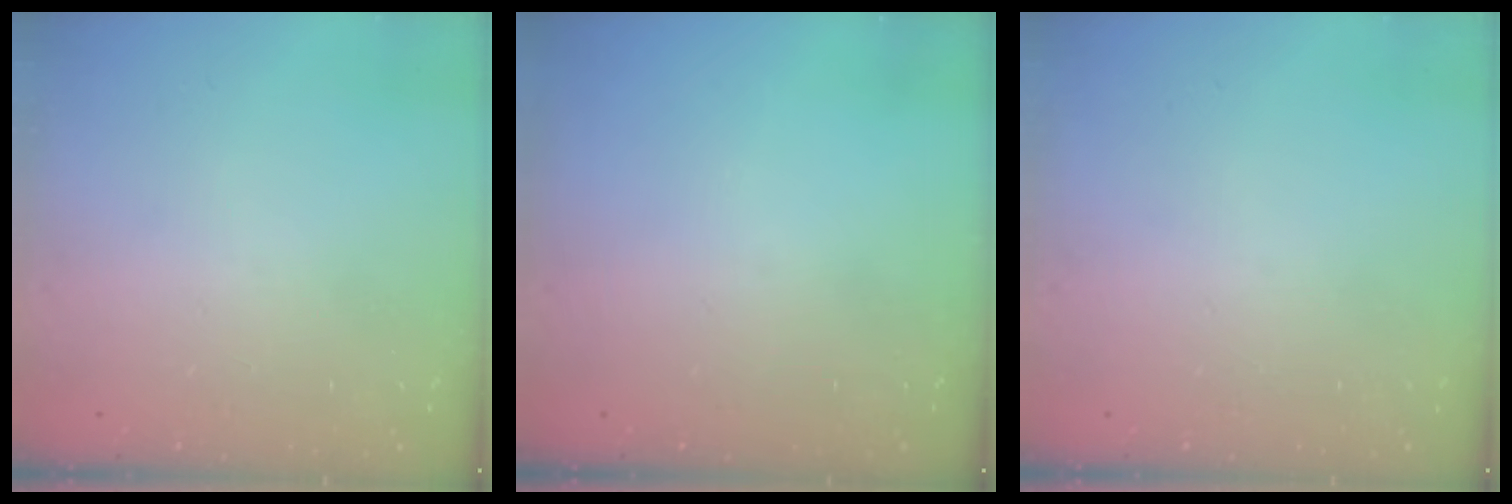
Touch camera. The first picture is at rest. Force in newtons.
{"total": 0.0}
{"total": 0.0}